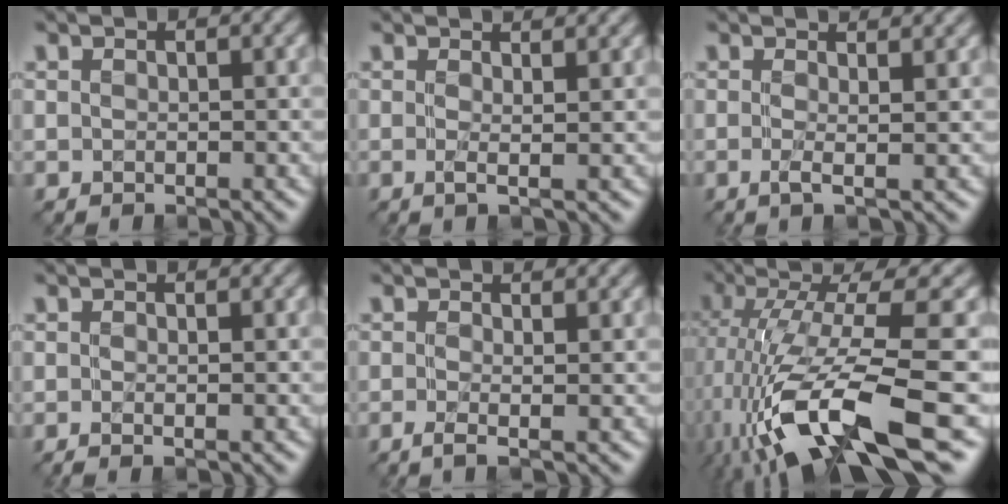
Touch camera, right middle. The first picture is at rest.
{"total": 3.2, "force": [1.1, 1.0, 2.8], "torque": [-0.034, 0.008, -0.012]}
{"total": 3.3, "force": [0.7, 1.0, 3.1], "torque": [-0.040, 0.004, -0.006]}
{"total": 1.4, "force": [-0.2, 0.4, 1.3], "torque": [-0.020, -0.004, -0.007]}
{"total": 2.8, "force": [-0.1, 0.9, 2.7], "torque": [-0.038, 0.002, -0.011]}
{"total": 14.3, "force": [-4.6, 4.0, 13.0], "torque": [-0.250, -0.021, -0.068]}